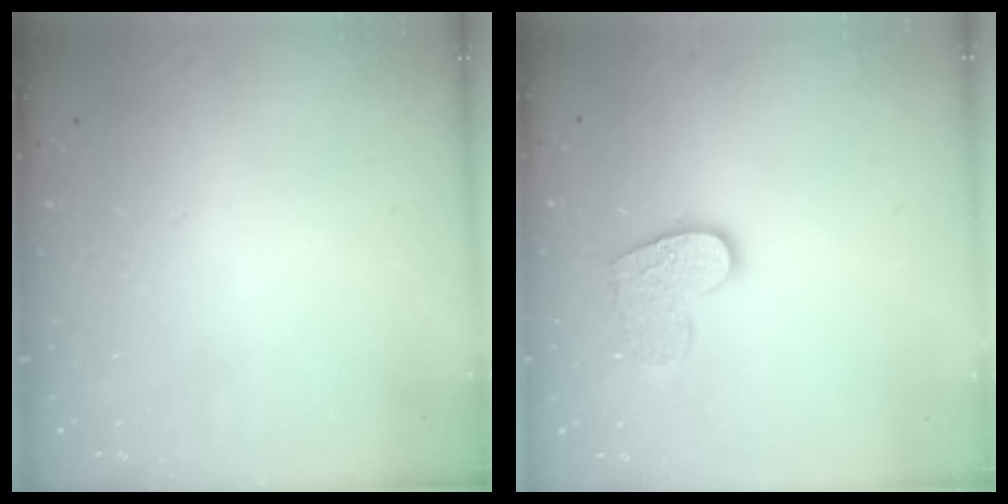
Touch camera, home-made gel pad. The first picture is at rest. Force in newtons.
{"total": 11.3, "press": 11.2, "slide": 0.7}